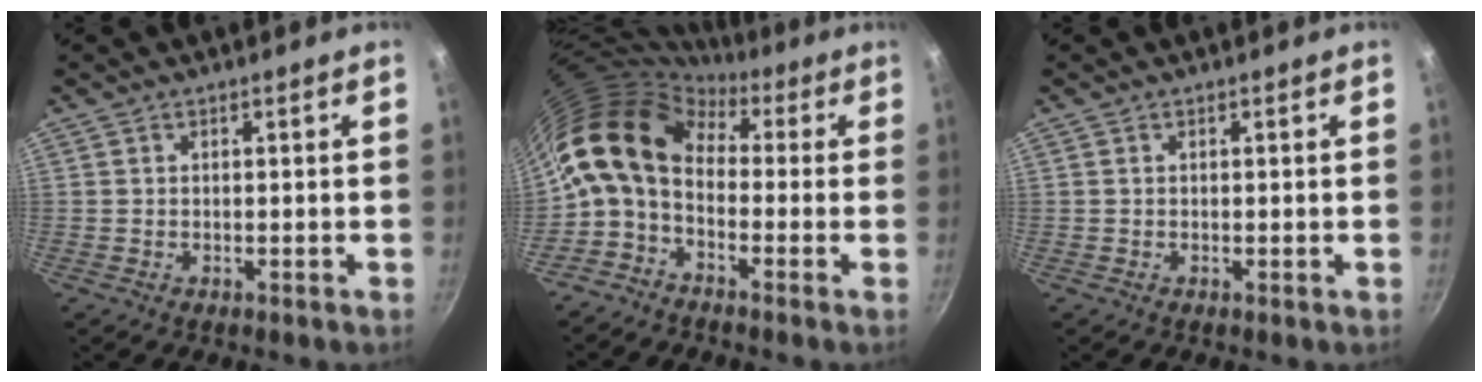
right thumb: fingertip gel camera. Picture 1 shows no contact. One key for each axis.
{"total": 12.6, "fx": 1.1, "fy": 8.3, "fz": 9.3, "tx": -0.167, "ty": 0.027, "tz": -0.004}
{"total": 0.0}